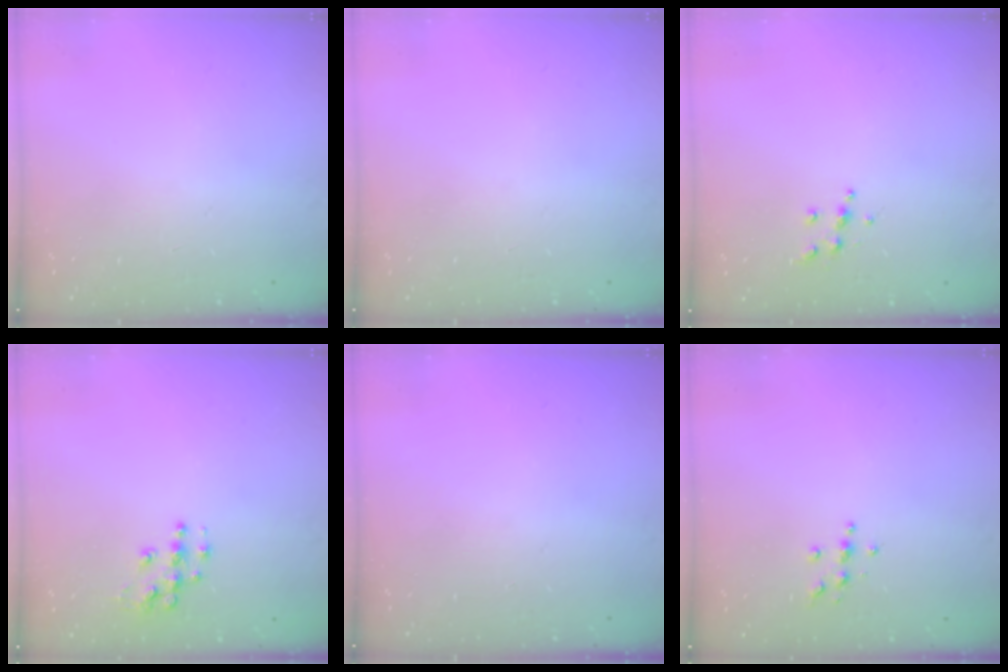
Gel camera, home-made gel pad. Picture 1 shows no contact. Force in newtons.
{"total": 0.0}
{"total": 4.5, "press": 4.5, "slide": 0.5}
{"total": 7.5, "press": 7.5, "slide": 0.4}
{"total": 0.0}
{"total": 3.7, "press": 3.7, "slide": 0.4}